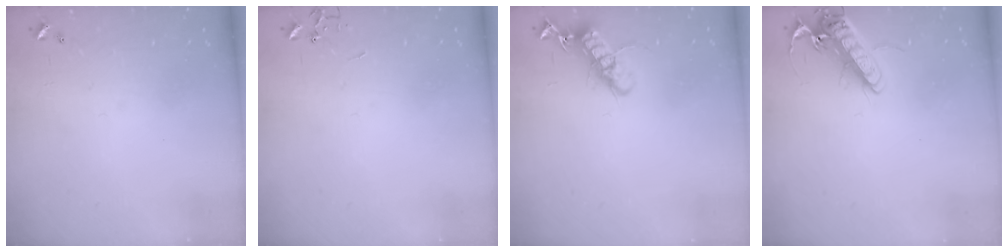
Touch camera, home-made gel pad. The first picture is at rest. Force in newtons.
{"total": 0.0}
{"total": 13.8, "press": 13.8, "slide": 0.7}
{"total": 15.2, "press": 15.0, "slide": 2.4}